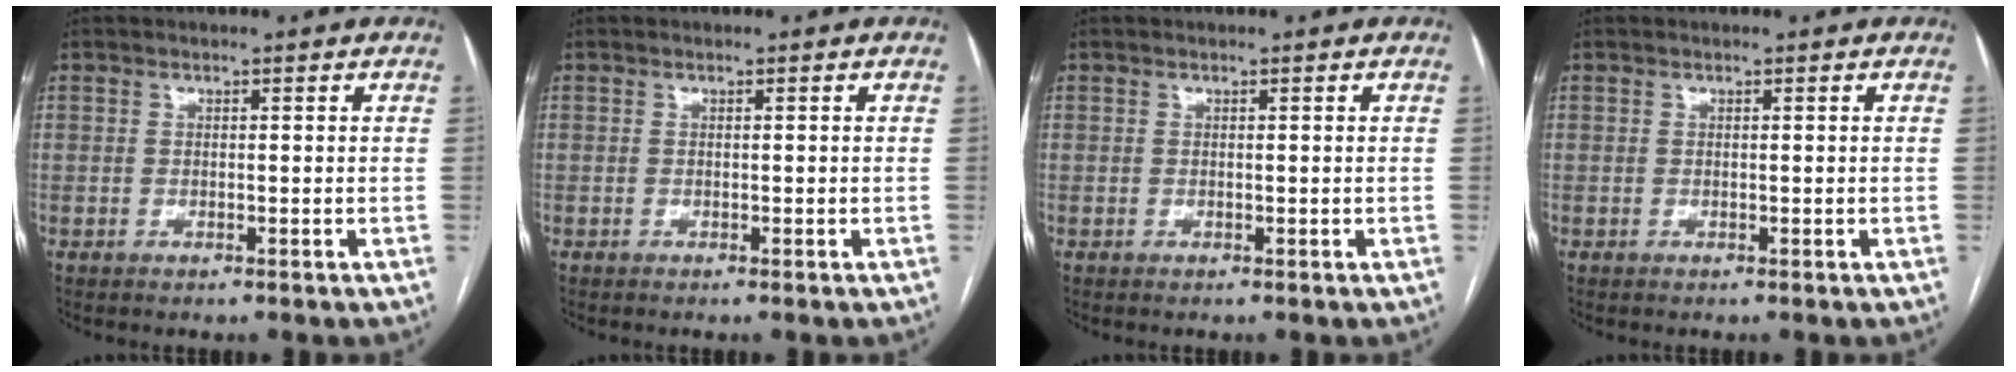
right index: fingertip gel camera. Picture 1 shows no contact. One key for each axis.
{"total": 0.0}
{"total": 0.0}
{"total": 0.0}